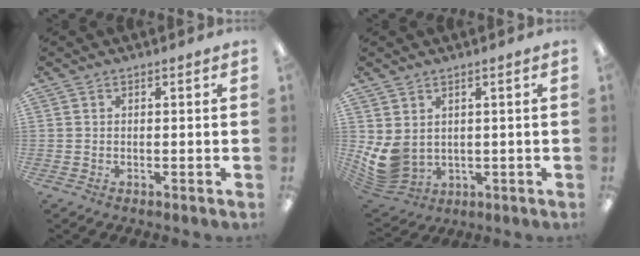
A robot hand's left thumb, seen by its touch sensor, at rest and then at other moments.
{"total": 7.1, "force": [1.5, 5.4, 4.4], "torque": [-0.117, -0.014, 0.034]}